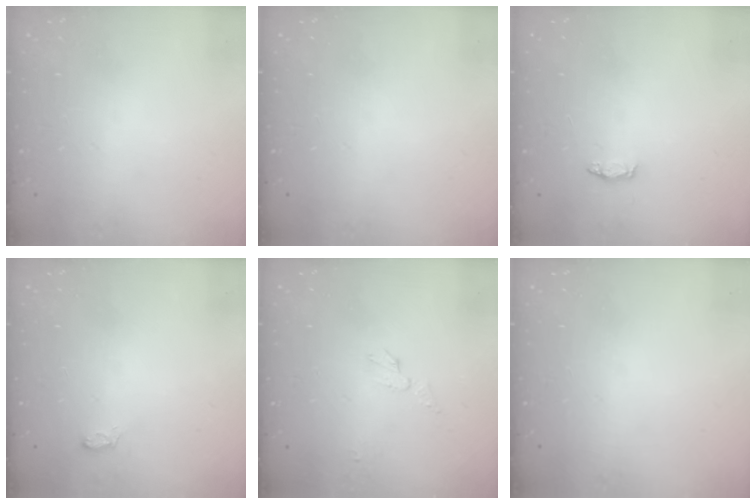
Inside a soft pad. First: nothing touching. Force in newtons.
{"total": 0.0}
{"total": 3.1, "press": 3.1, "slide": 0.5}
{"total": 4.5, "press": 4.5, "slide": 0.6}
{"total": 3.7, "press": 3.7, "slide": 0.3}
{"total": 0.0}